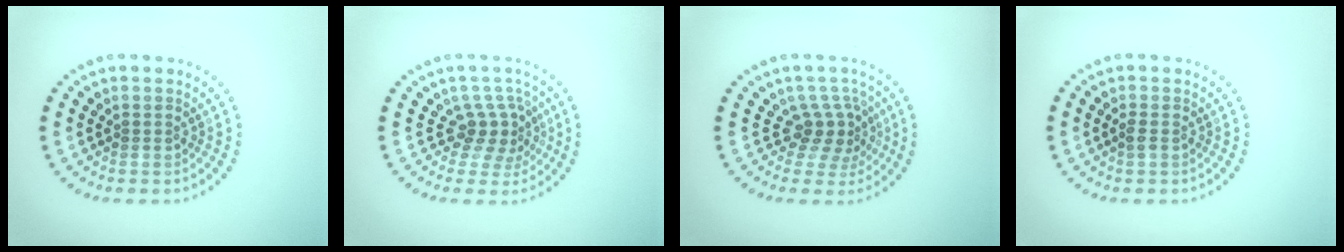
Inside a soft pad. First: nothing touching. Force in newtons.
{"total": 2.8, "press": 2.0, "slide": 2.0}
{"total": 2.9, "press": 2.0, "slide": 2.1}
{"total": 0.8, "press": 0.8, "slide": 0.2}